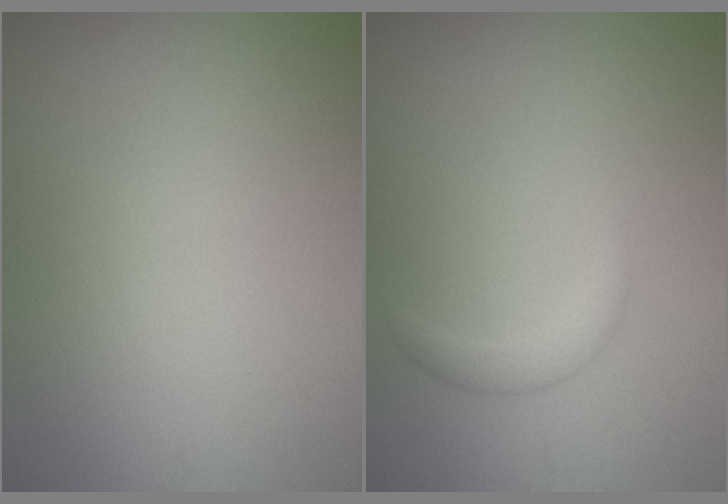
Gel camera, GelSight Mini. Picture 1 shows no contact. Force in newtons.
{"total": 1.5, "press": 1.5, "slide": 0.2}